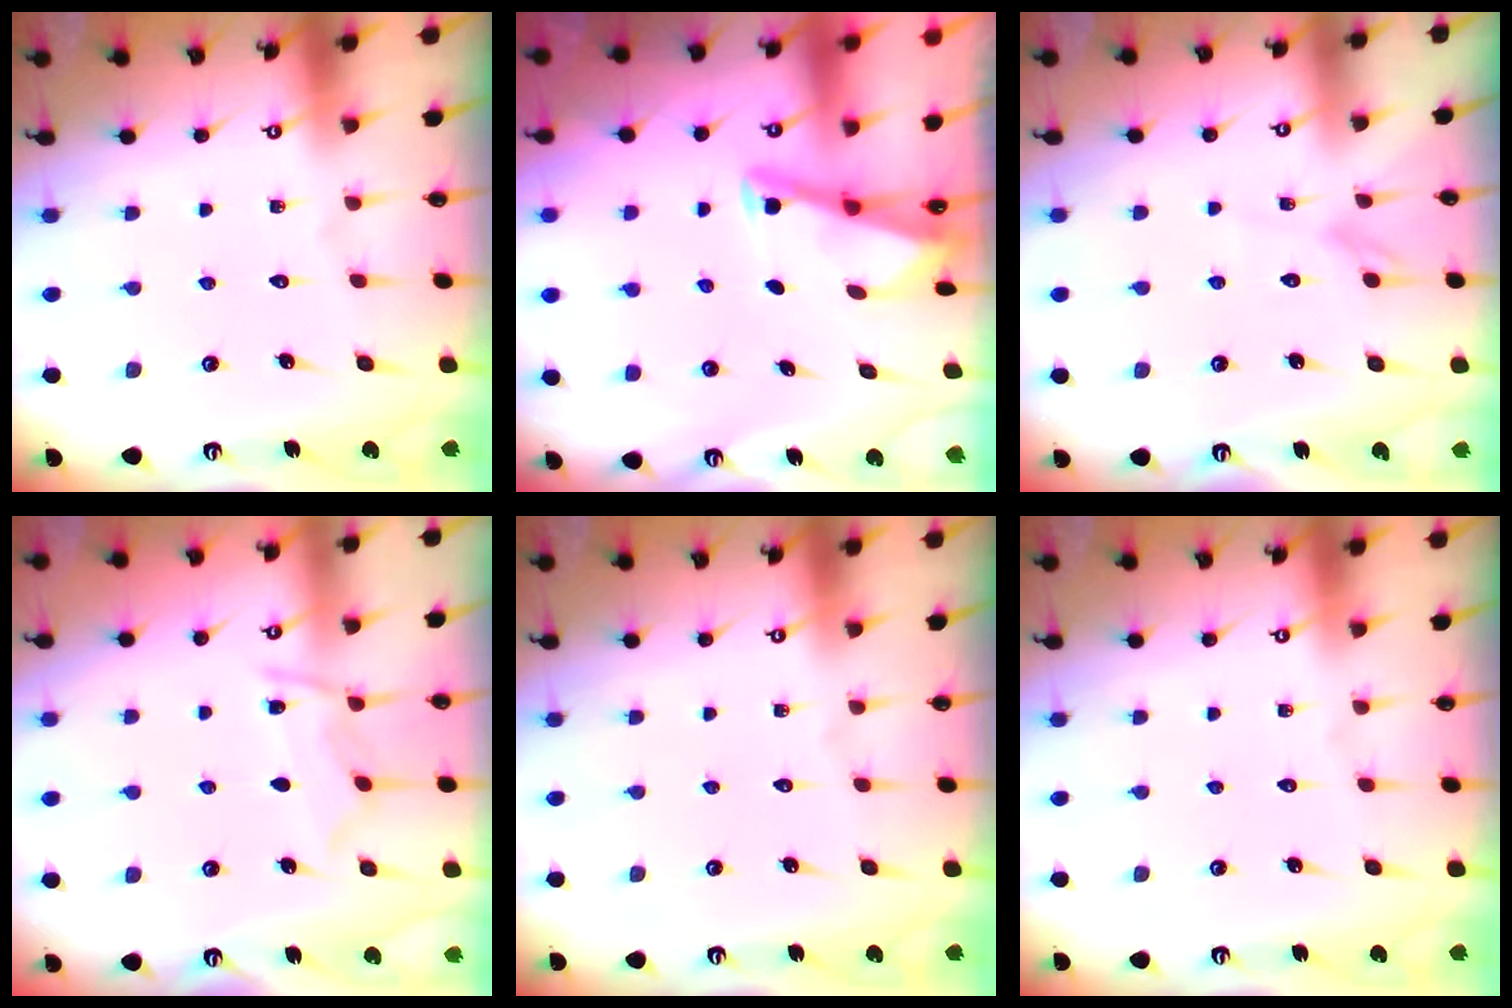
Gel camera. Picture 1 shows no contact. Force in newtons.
{"total": 3.0, "press": 2.9, "slide": 0.3}
{"total": 2.5, "press": 2.5, "slide": 0.3}
{"total": 7.5, "press": 7.4, "slide": 0.9}
{"total": 0.0}
{"total": 0.0}